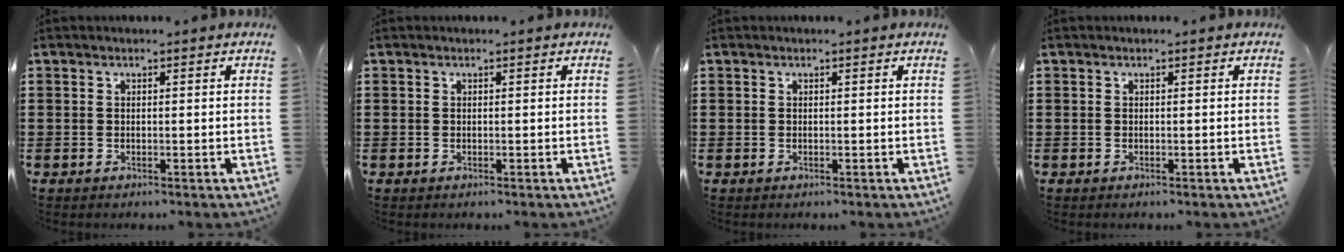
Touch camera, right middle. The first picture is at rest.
{"total": 0.0}
{"total": 0.0}
{"total": 0.0}